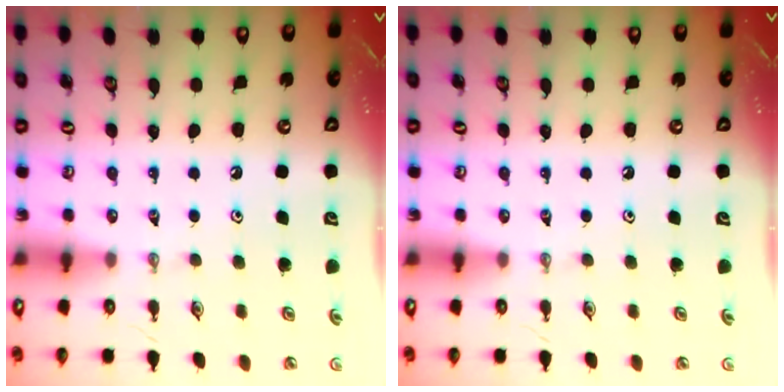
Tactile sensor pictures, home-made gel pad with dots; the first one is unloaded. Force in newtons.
{"total": 0.0}